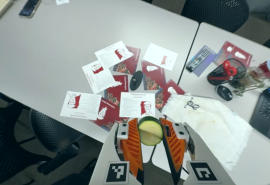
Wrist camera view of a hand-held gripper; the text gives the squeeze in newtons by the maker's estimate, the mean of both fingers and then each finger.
{"total": 11.7, "left": 11.7, "right": 11.8}